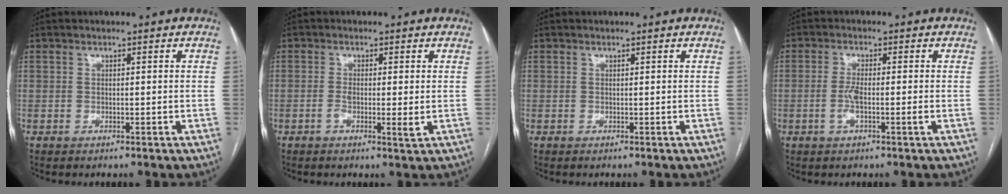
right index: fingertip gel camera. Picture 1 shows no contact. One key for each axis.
{"total": 3.0, "fx": -0.6, "fy": 0.4, "fz": 2.9, "tx": -0.049, "ty": -0.004, "tz": -0.010}
{"total": 0.0}
{"total": 3.3, "fx": -0.9, "fy": 0.1, "fz": 3.1, "tx": -0.066, "ty": -0.001, "tz": -0.020}